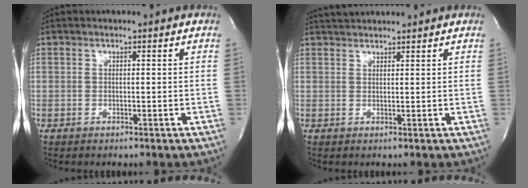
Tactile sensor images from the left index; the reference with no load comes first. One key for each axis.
{"total": 3.1, "fx": 3.0, "fy": 0.2, "fz": 0.7, "tx": -0.017, "ty": 0.023, "tz": 0.055}